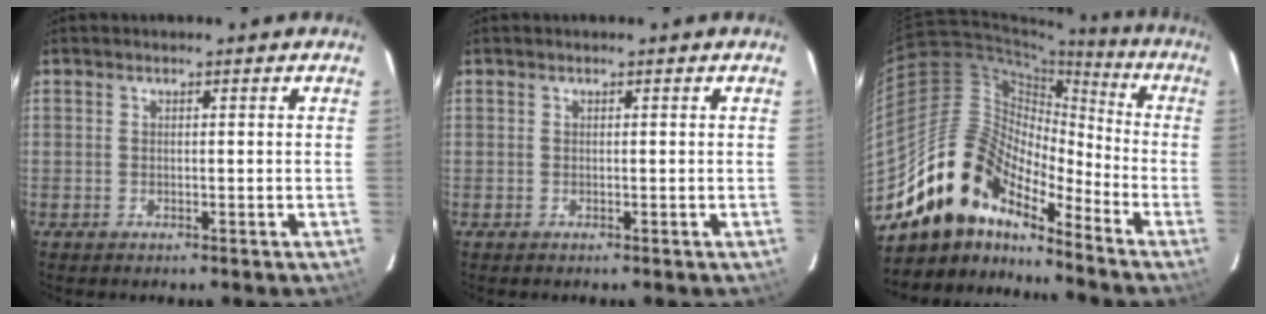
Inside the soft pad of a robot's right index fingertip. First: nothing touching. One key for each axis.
{"total": 0.0}
{"total": 15.4, "fx": -12.5, "fy": 6.4, "fz": 6.2, "tx": -0.112, "ty": 0.020, "tz": -0.243}